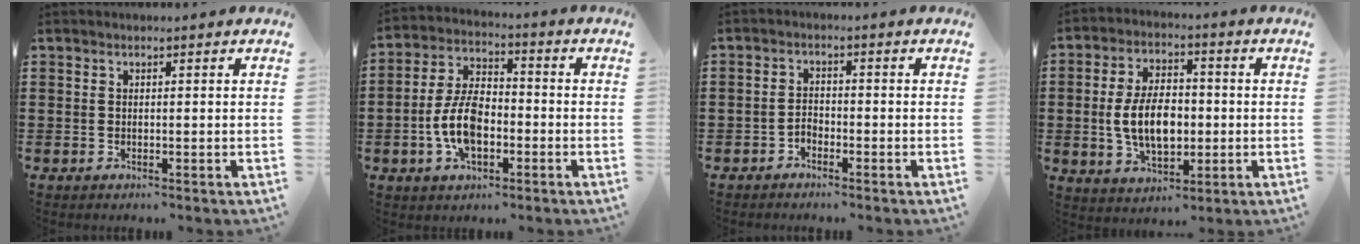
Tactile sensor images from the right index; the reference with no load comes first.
{"total": 8.0, "force": [-2.3, 4.4, 6.2], "torque": [-0.141, 0.006, -0.047]}
{"total": 1.8, "force": [-1.3, 1.0, 0.7], "torque": [-0.018, 0.002, -0.028]}
{"total": 9.1, "force": [-0.9, 5.2, 7.4], "torque": [-0.146, 0.000, -0.023]}